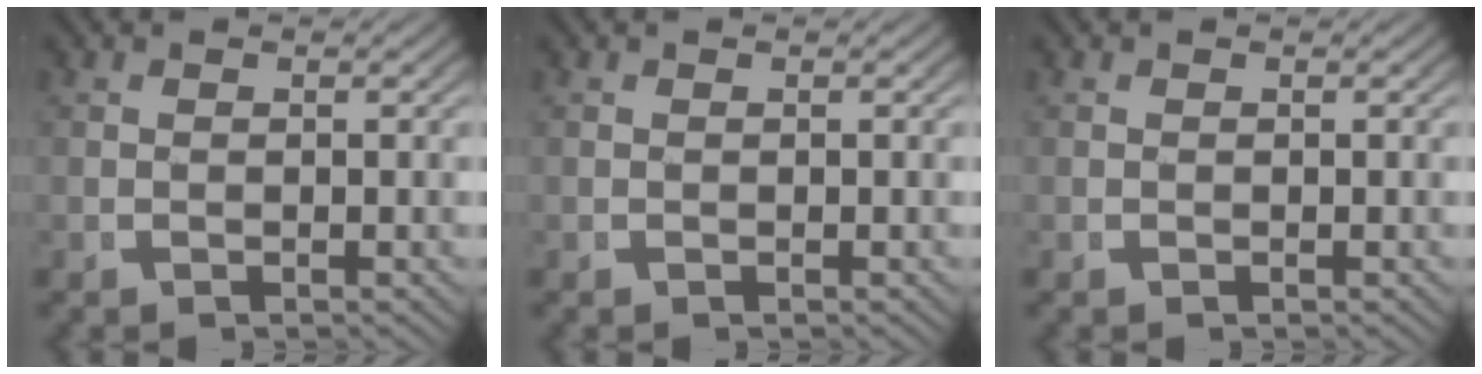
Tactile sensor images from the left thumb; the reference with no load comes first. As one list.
[{"total": 0.0}, {"total": 0.0}]